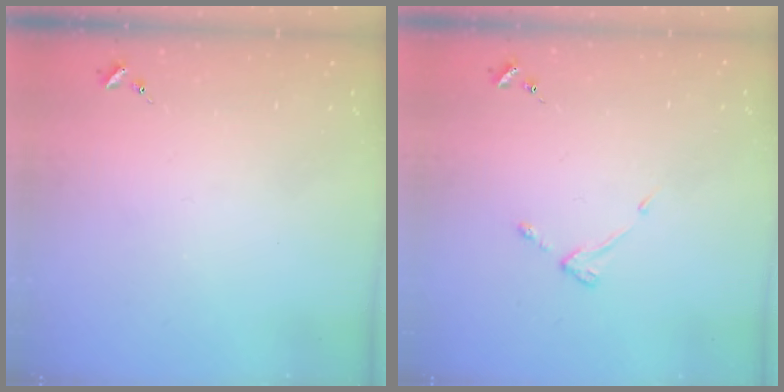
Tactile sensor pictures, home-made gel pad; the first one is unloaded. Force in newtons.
{"total": 3.3, "press": 3.2, "slide": 0.4}